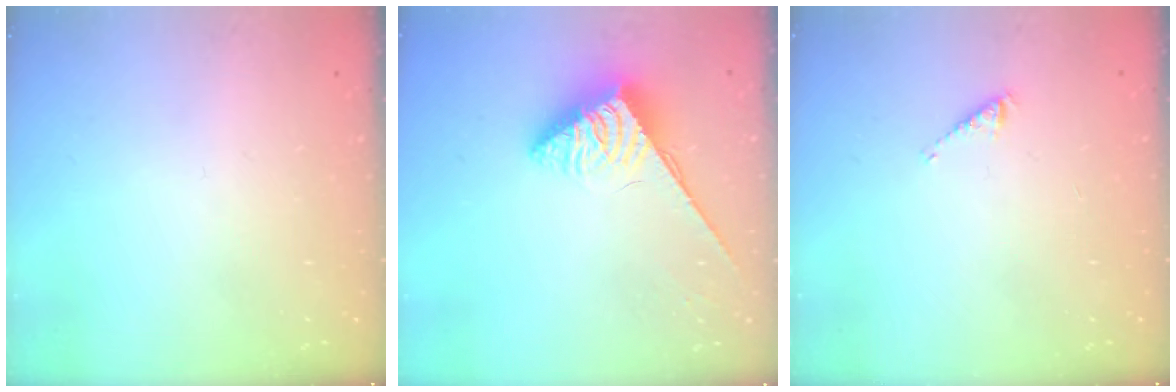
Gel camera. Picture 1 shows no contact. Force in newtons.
{"total": 3.7, "press": 3.6, "slide": 0.6}
{"total": 2.8, "press": 2.8, "slide": 0.4}